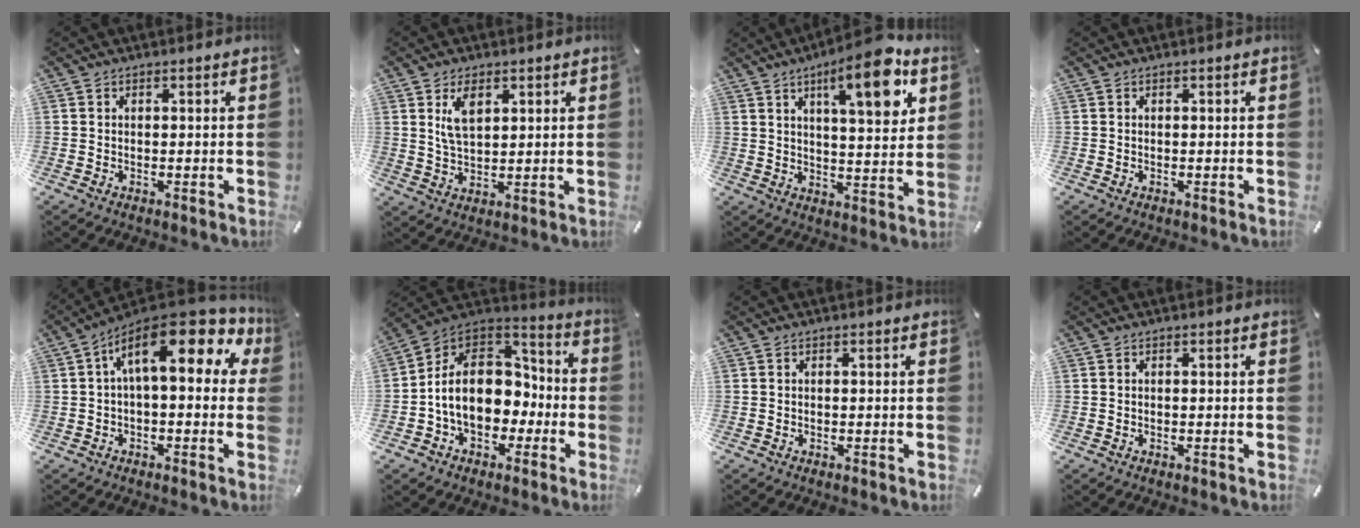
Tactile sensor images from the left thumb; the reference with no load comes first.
{"total": 6.6, "force": [2.9, 3.8, 4.5], "torque": [-0.099, 0.000, 0.051]}
{"total": 14.4, "force": [7.0, 4.5, 11.8], "torque": [-0.163, -0.032, 0.106]}
{"total": 0.0}
{"total": 16.3, "force": [6.2, 6.5, 13.5], "torque": [-0.234, -0.045, 0.104]}
{"total": 15.9, "force": [-2.0, 12.6, 9.5], "torque": [-0.175, 0.005, -0.035]}
{"total": 0.0}
{"total": 0.0}